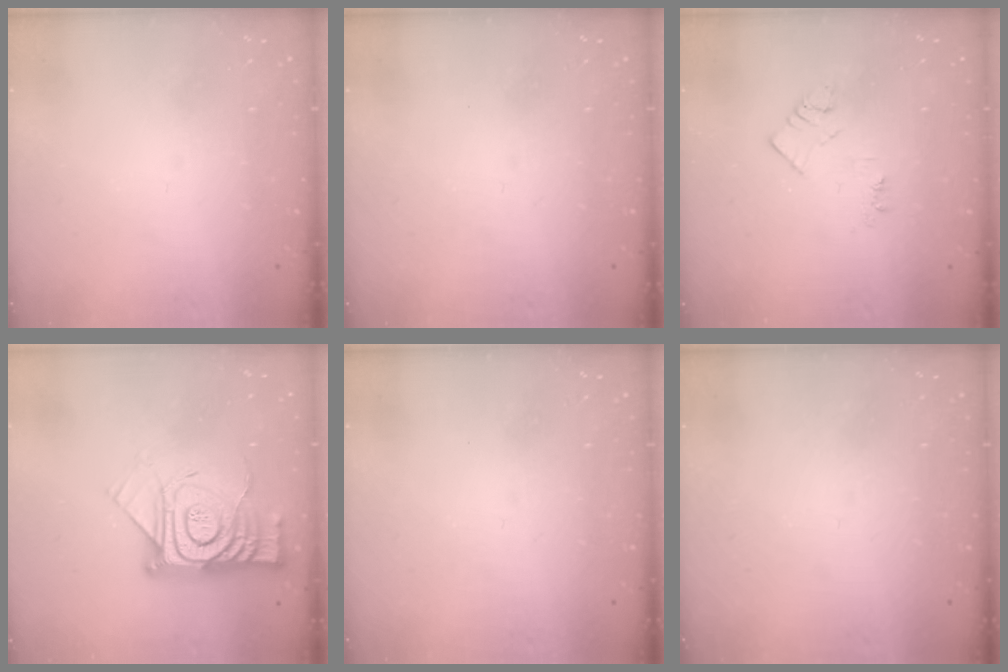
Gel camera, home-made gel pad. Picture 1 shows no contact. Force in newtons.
{"total": 0.0}
{"total": 5.5, "press": 5.4, "slide": 0.7}
{"total": 16.7, "press": 16.6, "slide": 1.8}
{"total": 0.0}
{"total": 0.0}